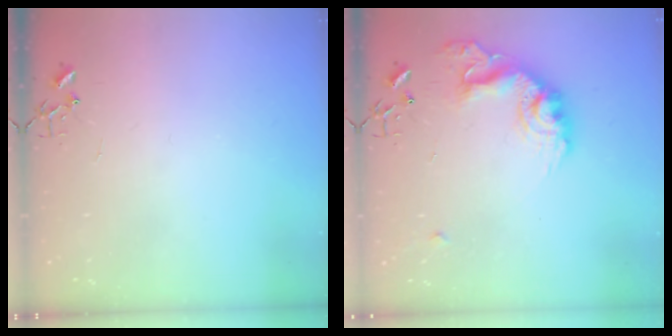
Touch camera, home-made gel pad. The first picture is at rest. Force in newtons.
{"total": 17.2, "press": 17.2, "slide": 1.2}